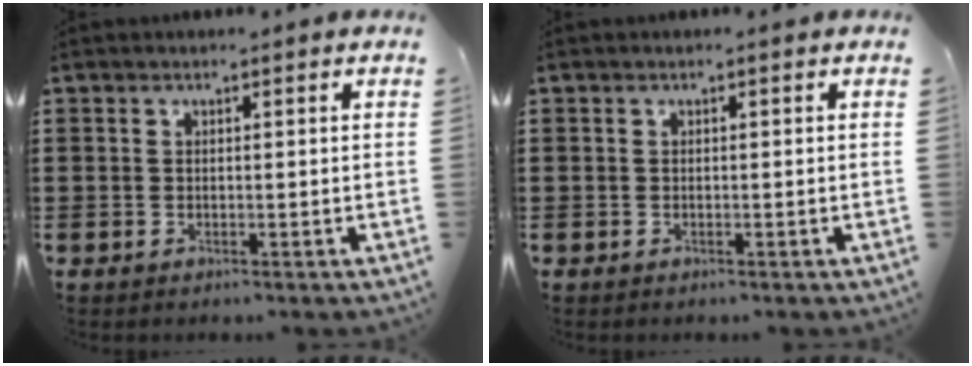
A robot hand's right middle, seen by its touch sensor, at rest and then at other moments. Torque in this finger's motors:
{"motor_torque": [-0.03, -0.02, 0.00, 0.00]}